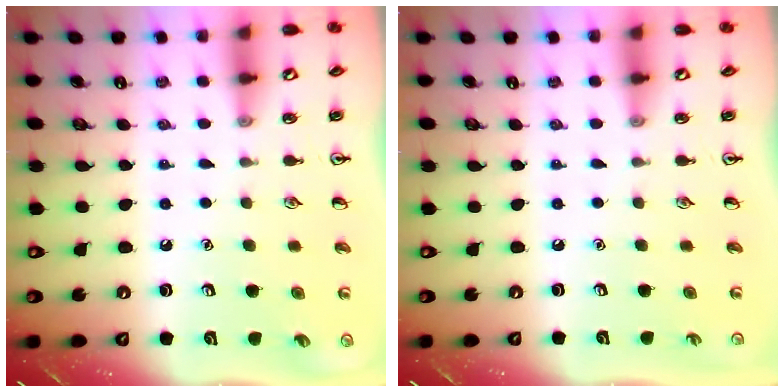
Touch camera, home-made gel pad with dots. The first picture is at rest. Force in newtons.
{"total": 0.0}